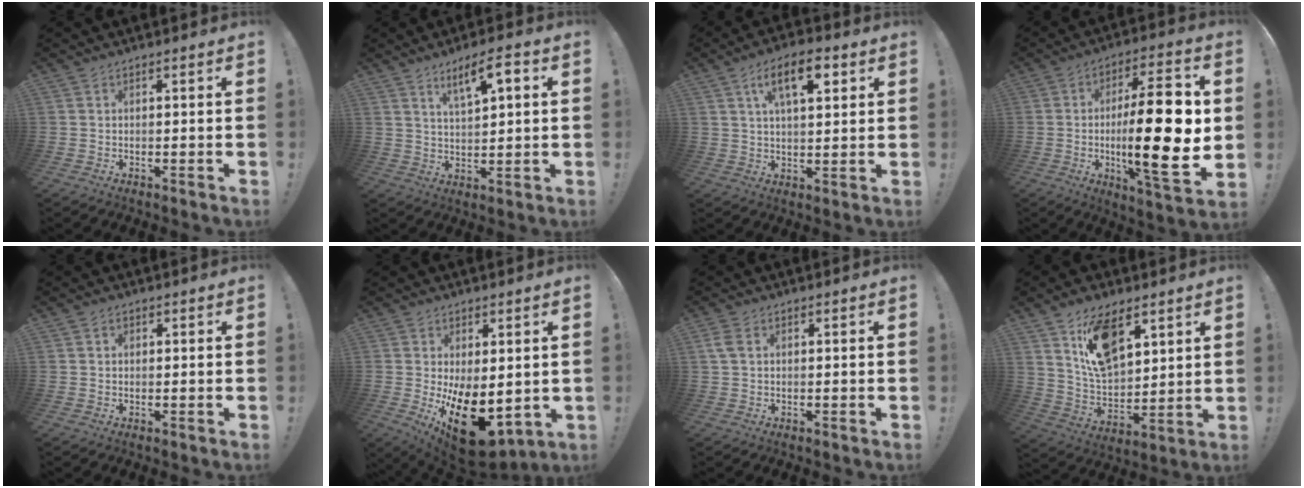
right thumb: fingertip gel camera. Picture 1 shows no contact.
{"total": 8.4, "force": [4.3, 2.2, 6.9], "torque": [-0.108, -0.018, 0.068]}
{"total": 11.3, "force": [4.7, 4.7, 9.1], "torque": [-0.139, -0.005, 0.077]}
{"total": 23.8, "force": [-0.5, 6.4, 23.0], "torque": [-0.373, -0.006, -0.008]}
{"total": 0.7, "force": [0.1, 0.6, 0.3], "torque": [-0.006, 0.002, 0.003]}
{"total": 17.2, "force": [-4.2, 9.0, 14.0], "torque": [-0.191, 0.015, -0.045]}
{"total": 2.8, "force": [1.0, 1.5, 2.1], "torque": [-0.045, 0.005, 0.019]}
{"total": 14.4, "force": [8.7, 7.6, 8.6], "torque": [-0.150, -0.038, 0.164]}